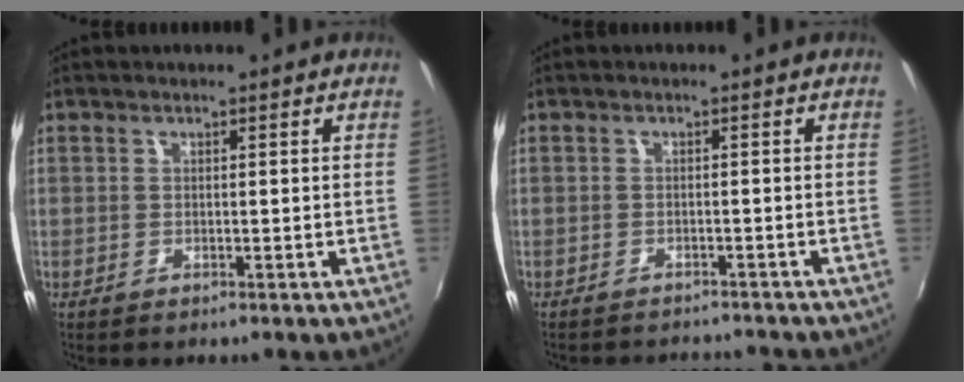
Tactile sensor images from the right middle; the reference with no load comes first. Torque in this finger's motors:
{"motor_torque": [0.88, -1.26, 0.04, 0.05]}